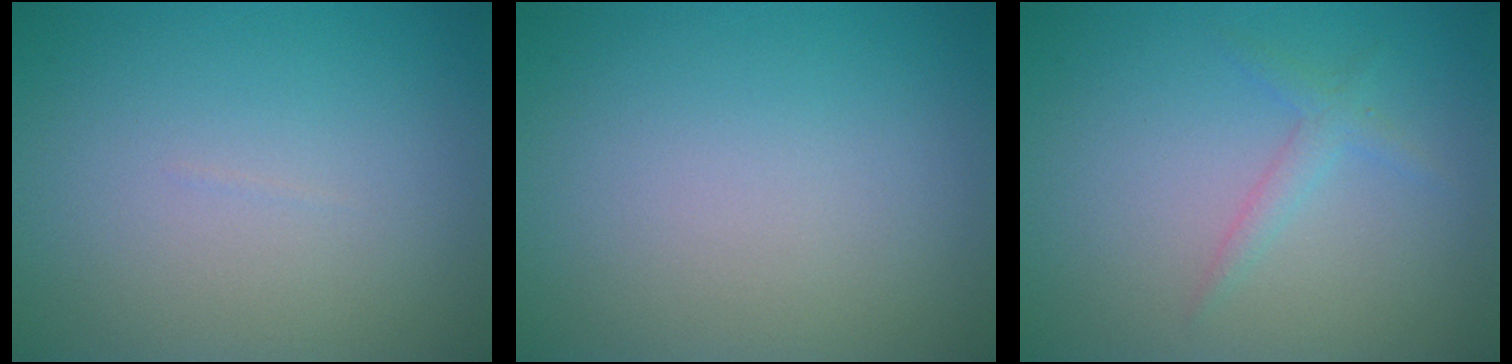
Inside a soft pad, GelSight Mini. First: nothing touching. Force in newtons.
{"total": 0.0}
{"total": 1.4, "press": 1.4, "slide": 0.0}